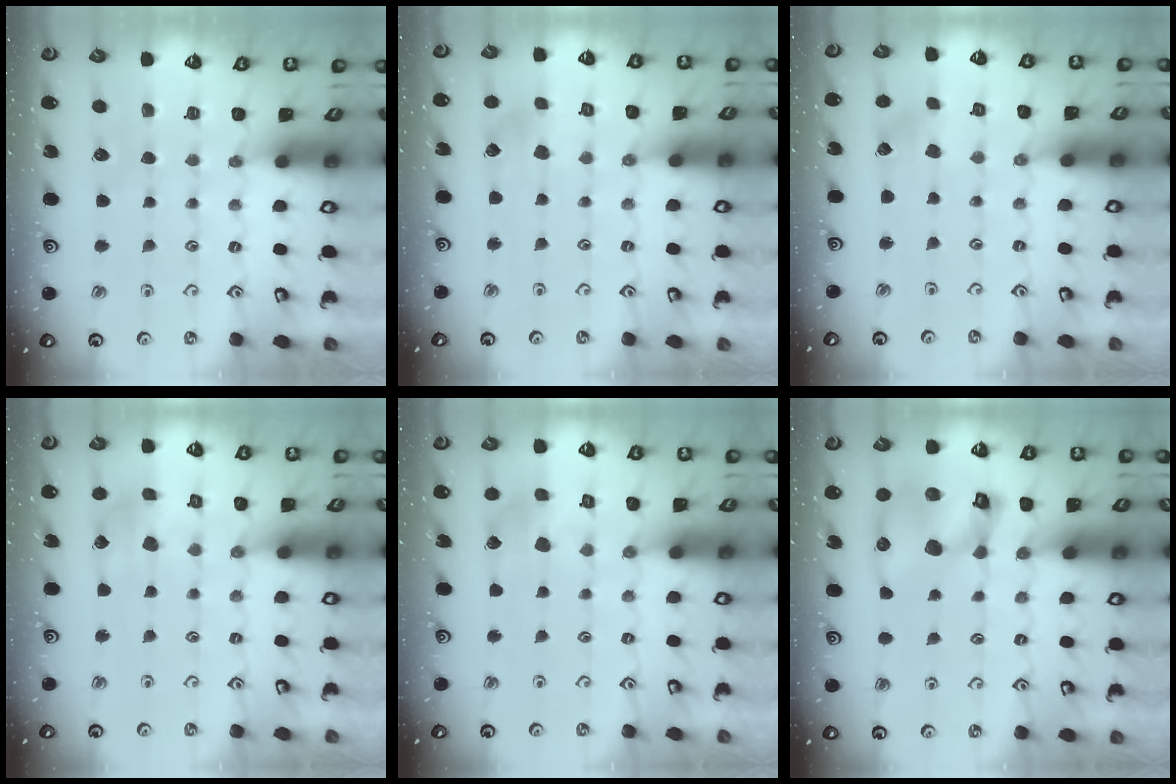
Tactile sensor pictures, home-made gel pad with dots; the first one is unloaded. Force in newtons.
{"total": 2.7, "press": 2.6, "slide": 0.7}
{"total": 0.7, "press": 0.7, "slide": 0.0}
{"total": 6.4, "press": 6.4, "slide": 0.5}
{"total": 6.7, "press": 6.7, "slide": 0.7}
{"total": 14.8, "press": 14.7, "slide": 2.0}